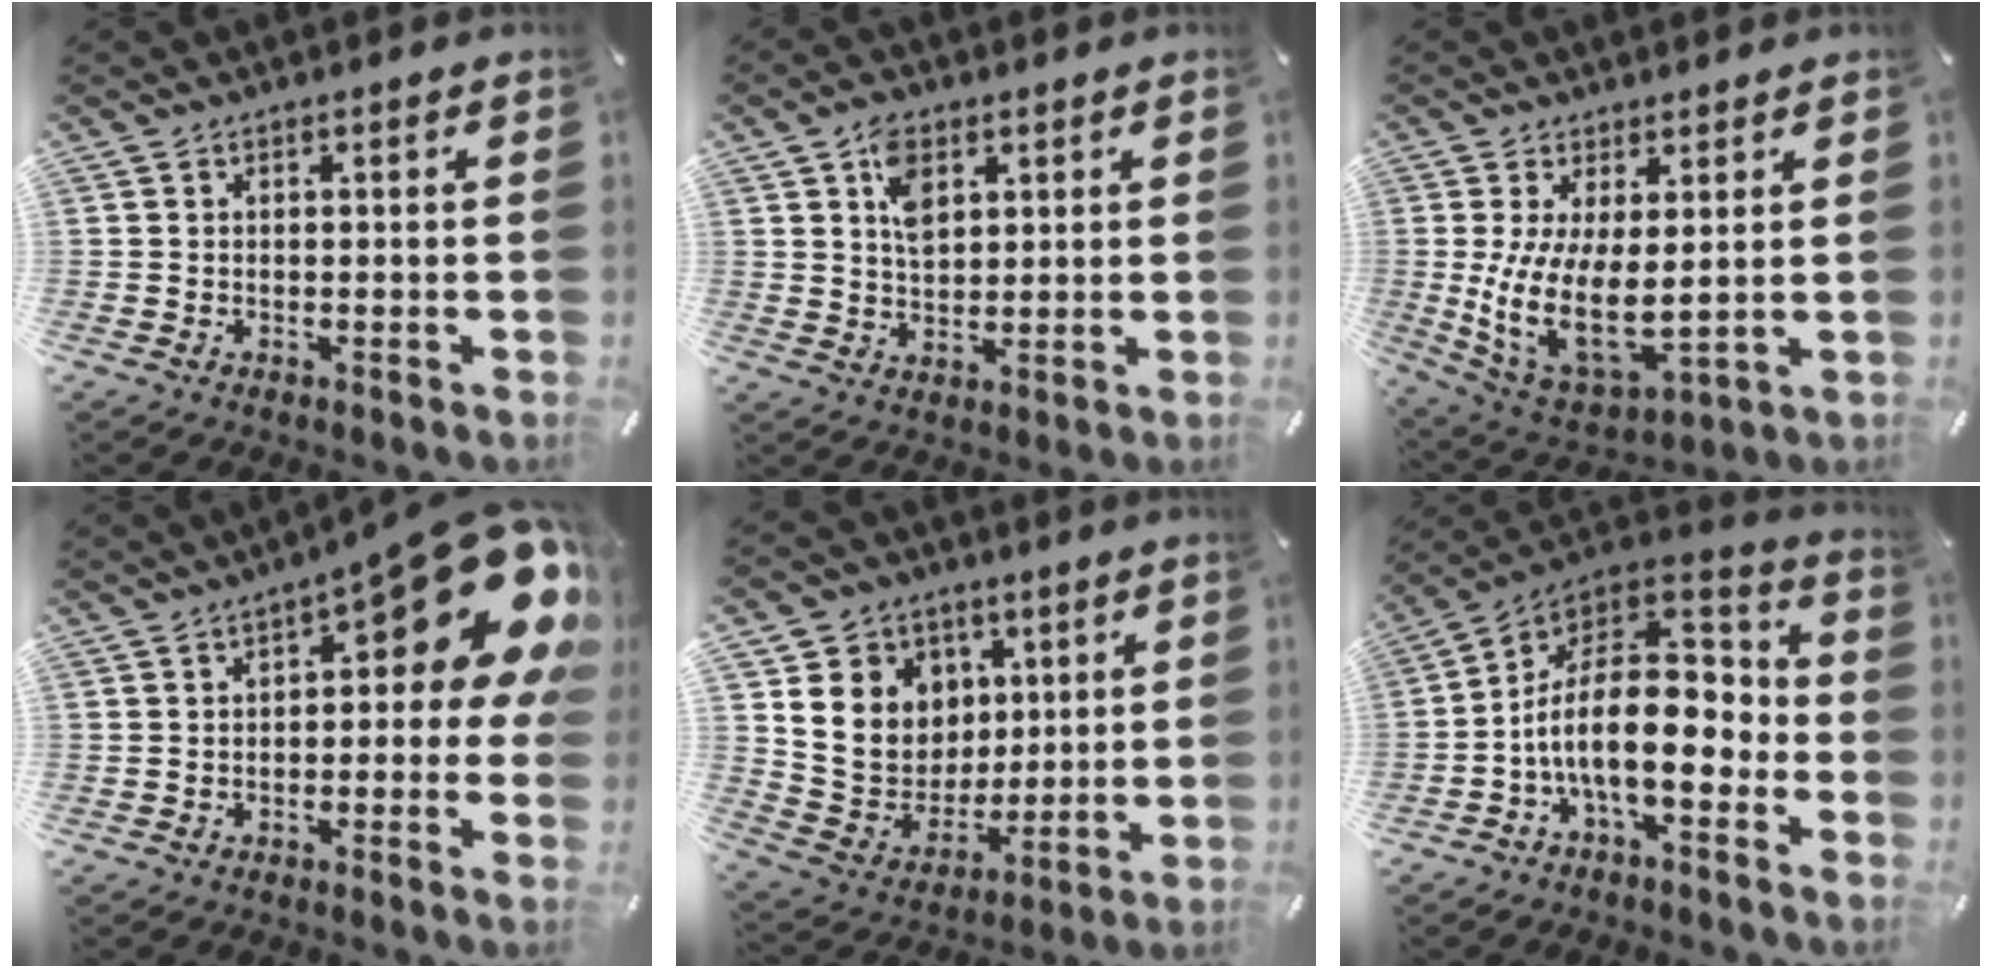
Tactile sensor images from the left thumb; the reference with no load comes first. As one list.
[{"total": 6.7, "force": [2.8, 4.6, 4.1], "torque": [-0.068, -0.001, 0.047]}, {"total": 11.8, "force": [2.3, 6.3, 9.8], "torque": [-0.202, -0.034, 0.047]}, {"total": 17.6, "force": [7.0, 6.3, 14.8], "torque": [-0.184, -0.050, 0.113]}, {"total": 12.6, "force": [3.3, 11.9, 2.3], "torque": [-0.040, -0.023, 0.077]}, {"total": 18.2, "force": [-3.8, 10.0, 14.7], "torque": [-0.274, -0.001, -0.064]}]